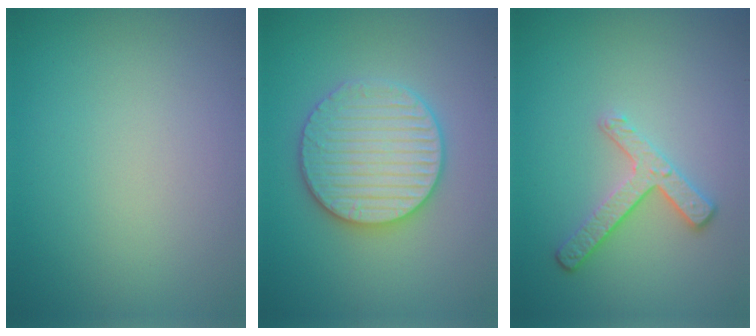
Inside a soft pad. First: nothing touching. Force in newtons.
{"total": 5.9, "press": 5.8, "slide": 1.1}
{"total": 2.7, "press": 2.3, "slide": 1.5}